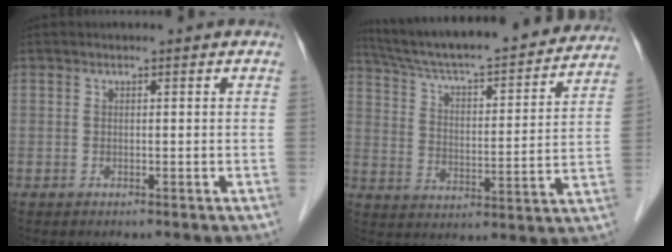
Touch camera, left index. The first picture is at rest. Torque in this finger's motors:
{"motor_torque": [-0.44, -1.01, 0.51, 0.14]}